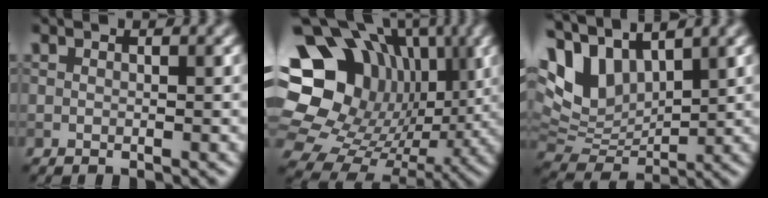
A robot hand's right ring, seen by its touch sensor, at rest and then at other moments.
{"total": 18.7, "force": [3.5, 15.5, 10.0], "torque": [-0.187, 0.019, 0.074]}
{"total": 7.2, "force": [3.5, 4.1, 4.8], "torque": [-0.110, 0.001, 0.070]}